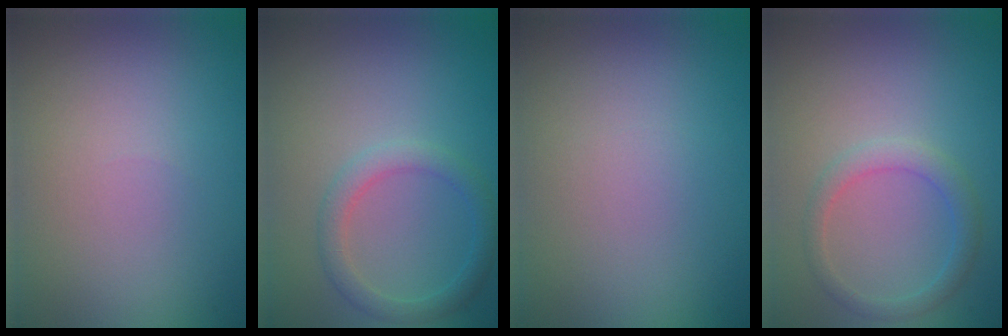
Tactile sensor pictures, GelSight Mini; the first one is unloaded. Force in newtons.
{"total": 2.3, "press": 2.3, "slide": 0.1}
{"total": 0.0}
{"total": 2.1, "press": 2.1, "slide": 0.2}